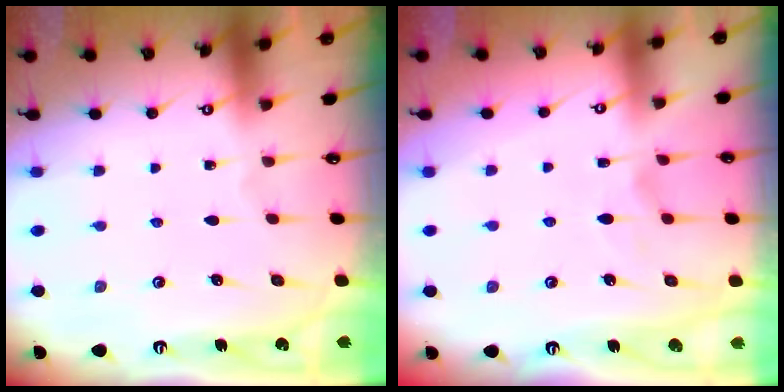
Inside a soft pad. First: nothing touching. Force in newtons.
{"total": 1.4, "press": 1.0, "slide": 0.9}